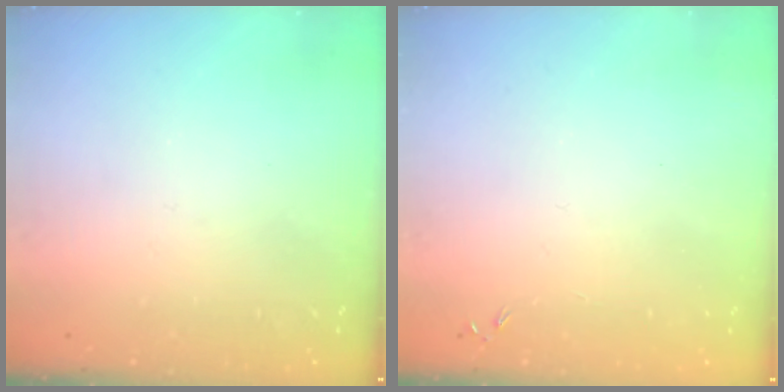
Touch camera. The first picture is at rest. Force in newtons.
{"total": 0.0}